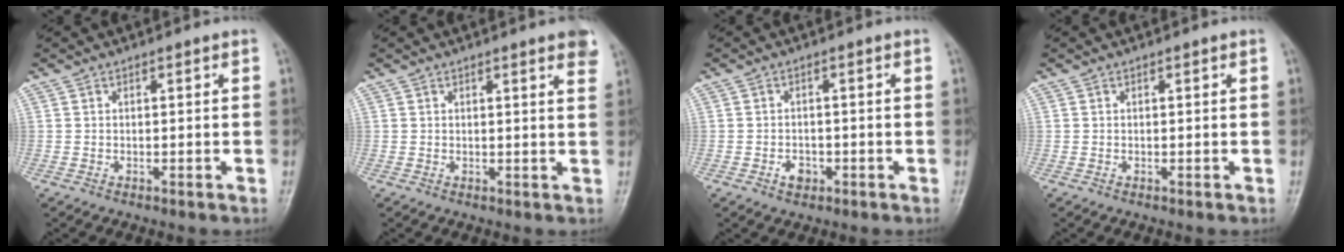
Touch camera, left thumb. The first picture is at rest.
{"total": 4.0, "force": [2.7, 0.4, 2.9], "torque": [-0.027, -0.007, 0.026]}
{"total": 2.3, "force": [-1.0, 1.7, 1.2], "torque": [-0.013, 0.006, -0.014]}
{"total": 0.0}